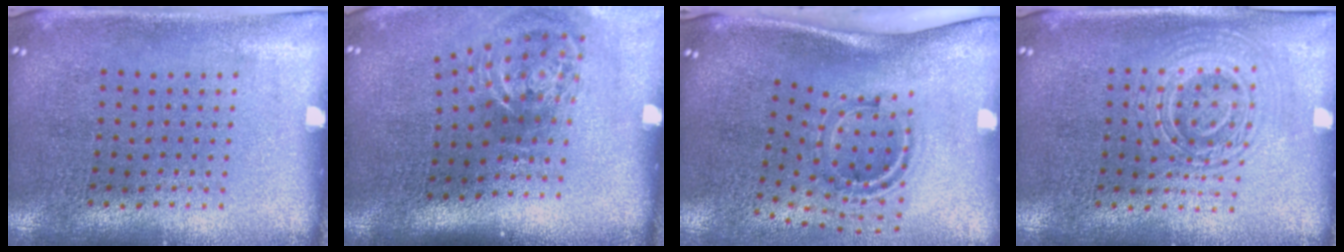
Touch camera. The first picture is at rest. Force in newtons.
{"total": 2.2, "press": 1.3, "slide": 1.8}
{"total": 1.5, "press": 1.1, "slide": 1.0}
{"total": 1.8, "press": 1.8, "slide": 0.4}